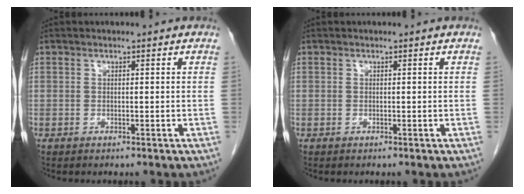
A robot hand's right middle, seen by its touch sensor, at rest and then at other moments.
{"total": 0.0}